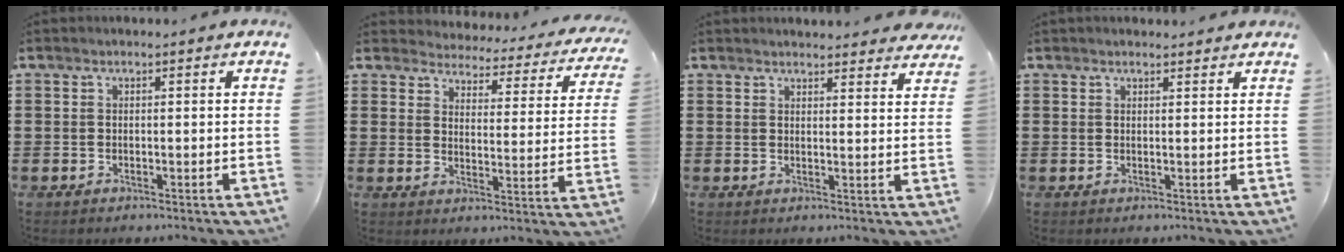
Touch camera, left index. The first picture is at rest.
{"total": 3.4, "force": [3.4, 0.3, 0.1], "torque": [-0.026, -0.032, 0.052]}
{"total": 3.1, "force": [3.1, 0.0, 0.4], "torque": [-0.008, -0.012, 0.058]}
{"total": 1.1, "force": [1.1, 0.2, 0.2], "torque": [-0.005, 0.001, 0.022]}